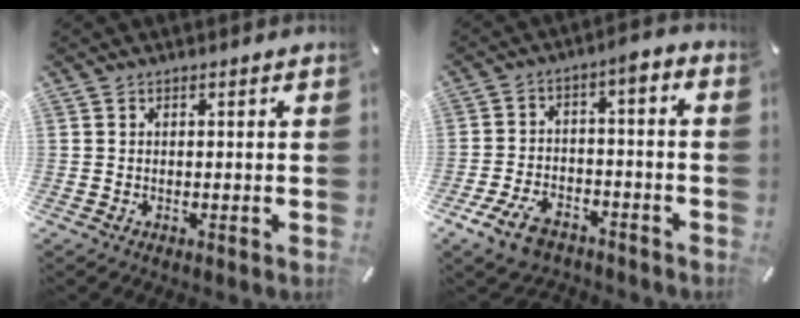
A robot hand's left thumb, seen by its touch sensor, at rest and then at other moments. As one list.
[{"total": 10.4, "force": [-6.0, 5.5, 6.5], "torque": [-0.123, 0.041, -0.111]}]